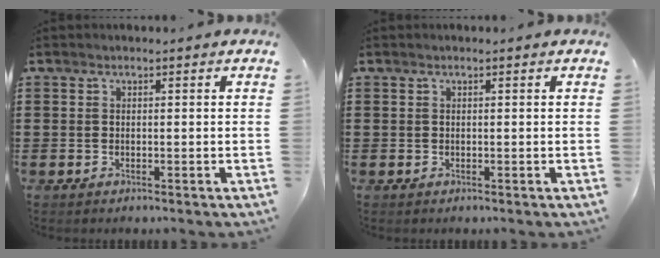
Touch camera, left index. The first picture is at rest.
{"total": 0.0}